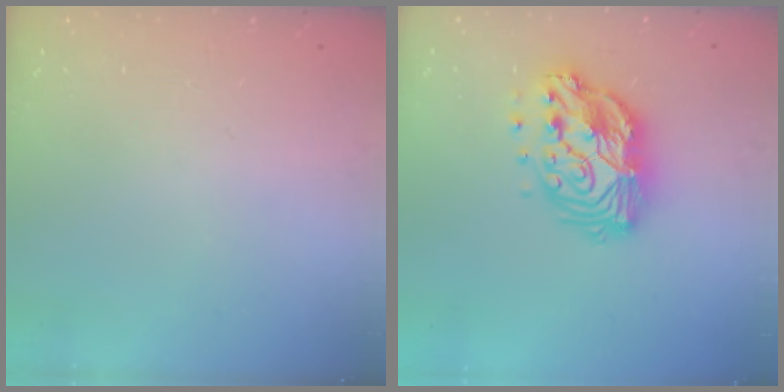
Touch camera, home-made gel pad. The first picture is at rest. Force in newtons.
{"total": 15.1, "press": 15.0, "slide": 1.2}